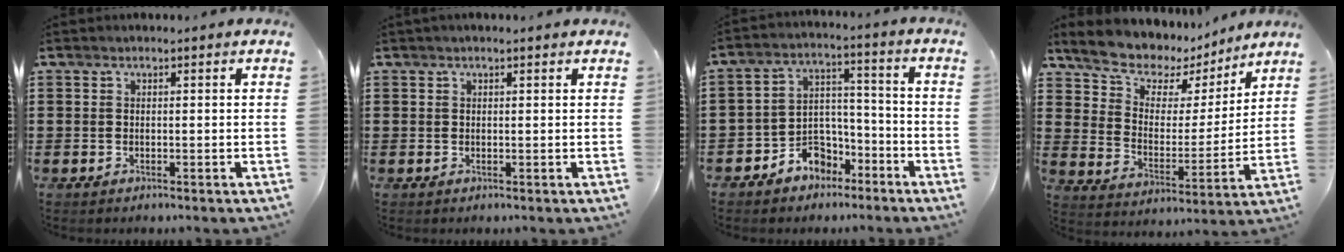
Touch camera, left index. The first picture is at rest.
{"total": 0.6, "force": [0.4, 0.0, 0.5], "torque": [-0.009, 0.001, 0.007]}
{"total": 5.6, "force": [-4.1, 3.8, 0.7], "torque": [-0.020, 0.016, -0.079]}
{"total": 7.8, "force": [6.8, 3.5, 1.3], "torque": [-0.064, -0.047, 0.119]}